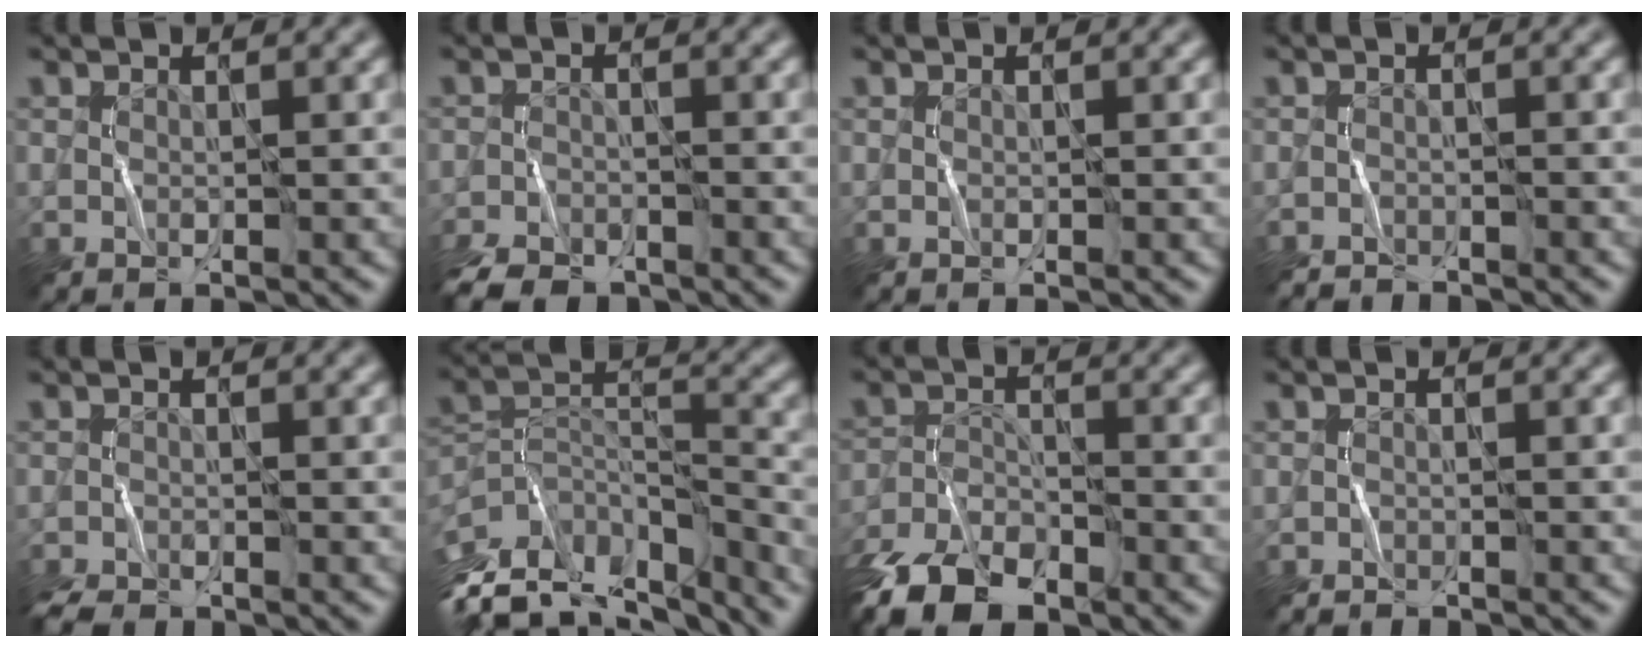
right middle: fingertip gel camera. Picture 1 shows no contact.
{"total": 5.2, "force": [-4.4, 2.1, 1.7], "torque": [-0.035, -0.022, -0.083]}
{"total": 0.0}
{"total": 2.4, "force": [-2.4, 0.1, -0.2], "torque": [-0.003, 0.001, -0.040]}
{"total": 2.5, "force": [-2.4, 0.3, 0.7], "torque": [-0.025, -0.006, -0.050]}
{"total": 13.6, "force": [-9.7, 7.2, 6.3], "torque": [-0.143, 0.018, -0.136]}
{"total": 8.0, "force": [-5.7, 3.6, 4.3], "torque": [-0.082, -0.008, -0.113]}
{"total": 1.6, "force": [-1.6, 0.0, -0.2], "torque": [-0.007, 0.002, -0.026]}